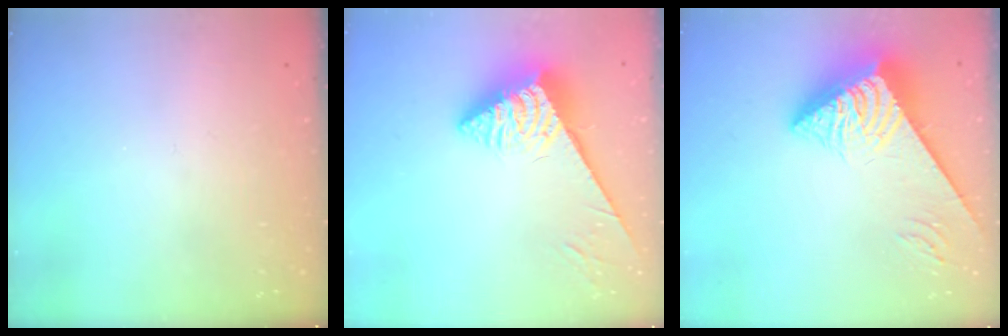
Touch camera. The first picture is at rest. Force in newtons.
{"total": 5.6, "press": 5.5, "slide": 1.0}
{"total": 7.3, "press": 7.3, "slide": 0.9}